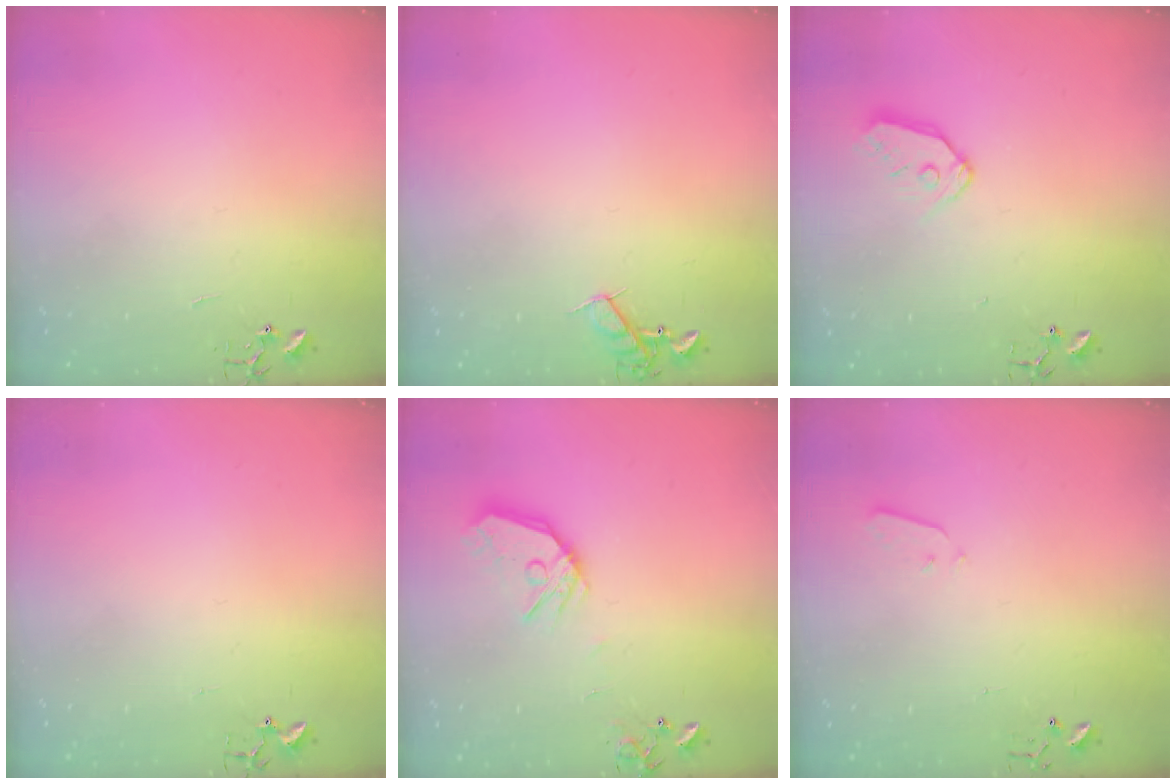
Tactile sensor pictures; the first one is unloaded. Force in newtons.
{"total": 7.5, "press": 7.5, "slide": 0.8}
{"total": 9.0, "press": 8.9, "slide": 0.9}
{"total": 3.0, "press": 2.9, "slide": 0.4}
{"total": 12.5, "press": 12.4, "slide": 0.9}
{"total": 3.1, "press": 3.1, "slide": 0.7}